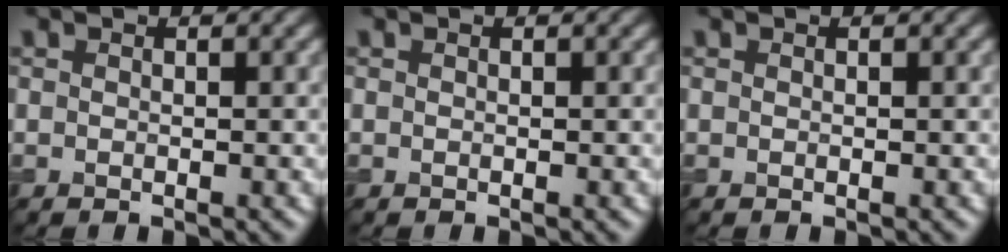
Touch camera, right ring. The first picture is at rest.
{"total": 0.0}
{"total": 0.0}